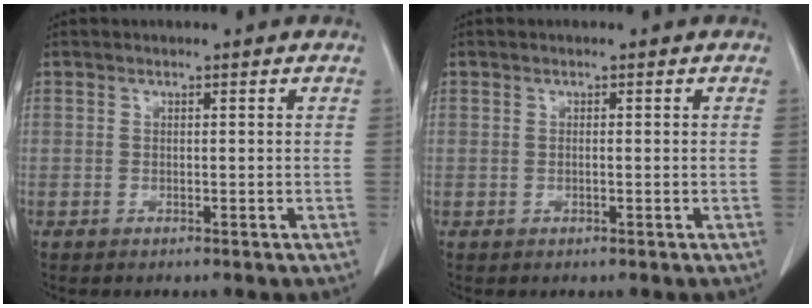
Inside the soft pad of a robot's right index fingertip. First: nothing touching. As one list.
[{"total": 0.7, "force": [-0.1, 0.3, 0.6], "torque": [-0.018, 0.001, 0.001]}]